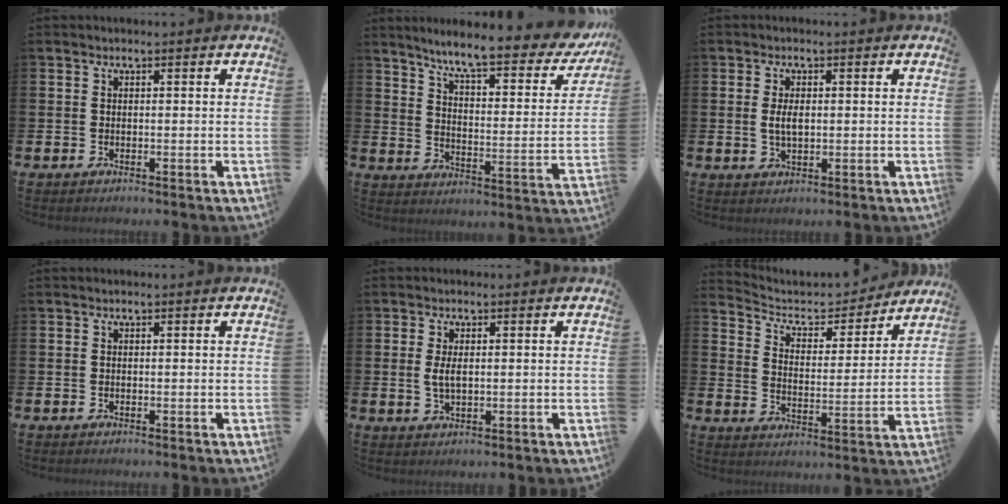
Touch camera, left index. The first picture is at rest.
{"total": 8.2, "force": [7.1, 1.0, 3.9], "torque": [-0.091, -0.055, 0.112]}
{"total": 2.8, "force": [0.2, 1.5, 2.4], "torque": [-0.035, 0.001, -0.001]}
{"total": 0.0}
{"total": 2.5, "force": [0.4, 1.1, 2.2], "torque": [-0.039, 0.002, 0.003]}
{"total": 5.9, "force": [5.4, 2.2, 0.8], "torque": [-0.044, -0.045, 0.089]}